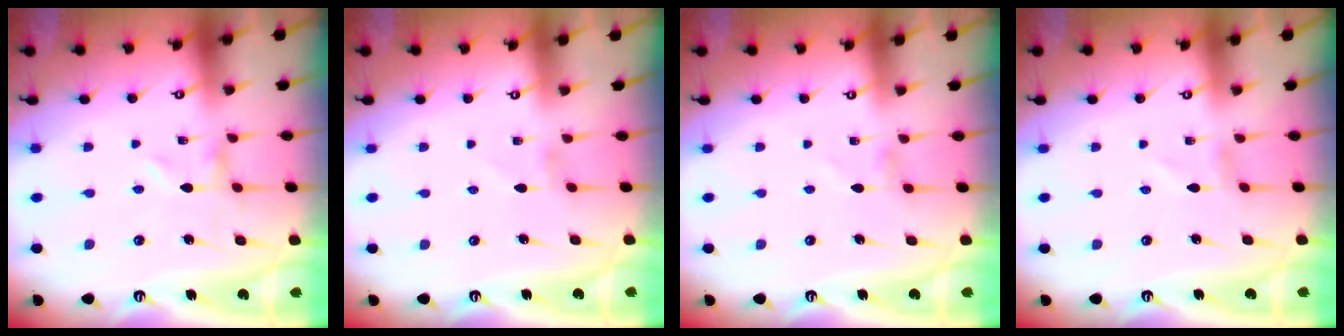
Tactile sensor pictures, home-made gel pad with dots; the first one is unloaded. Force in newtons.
{"total": 0.0}
{"total": 0.0}
{"total": 0.8, "press": 0.8, "slide": 0.1}